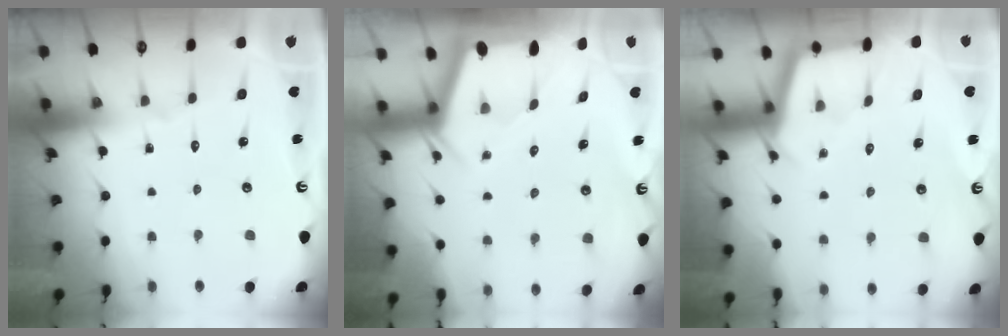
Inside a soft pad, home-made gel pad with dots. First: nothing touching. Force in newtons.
{"total": 2.1, "press": 2.1, "slide": 0.3}
{"total": 2.8, "press": 2.8, "slide": 0.3}